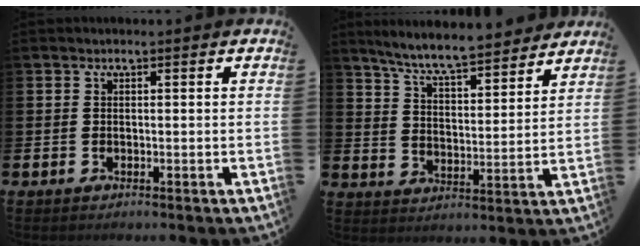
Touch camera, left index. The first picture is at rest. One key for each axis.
{"total": 7.4, "fx": 7.0, "fy": 0.4, "fz": 2.4, "tx": -0.070, "ty": -0.047, "tz": 0.121}